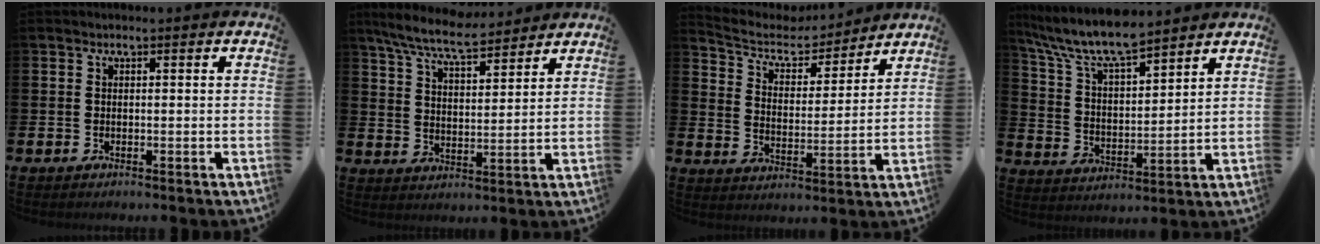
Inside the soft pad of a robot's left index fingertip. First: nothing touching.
{"total": 7.9, "force": [7.2, 1.1, 2.9], "torque": [-0.086, -0.032, 0.130]}
{"total": 6.1, "force": [5.5, 2.2, 1.2], "torque": [-0.063, -0.047, 0.092]}
{"total": 8.5, "force": [7.7, 1.4, 3.4], "torque": [-0.098, -0.040, 0.137]}